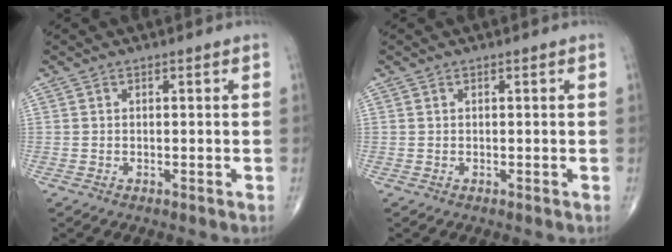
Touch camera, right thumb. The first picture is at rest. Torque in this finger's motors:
{"motor_torque": [0.11, -0.02, -0.14, -0.07, 0.01]}